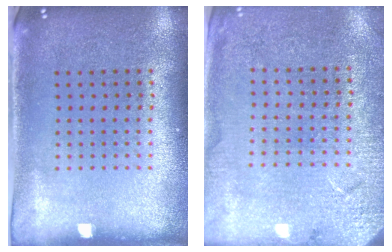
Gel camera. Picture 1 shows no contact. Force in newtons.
{"total": 2.7, "press": 2.7, "slide": 0.1}